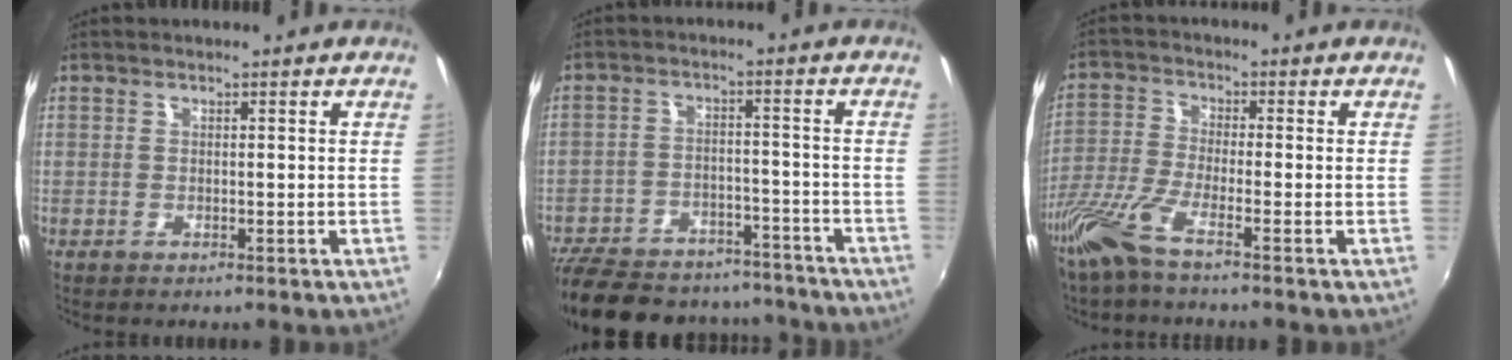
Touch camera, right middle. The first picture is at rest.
{"total": 25.0, "force": [-20.6, 10.2, 9.7], "torque": [-0.227, 0.013, -0.281]}
{"total": 7.6, "force": [-5.5, 0.3, 5.3], "torque": [-0.120, -0.020, -0.111]}